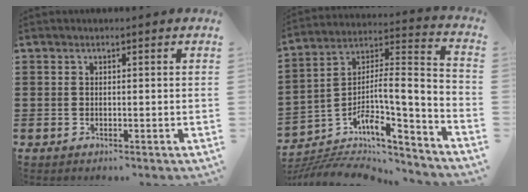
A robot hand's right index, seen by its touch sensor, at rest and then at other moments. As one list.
[{"total": 7.2, "force": [-4.6, 1.6, 5.4], "torque": [-0.111, -0.038, -0.099]}]